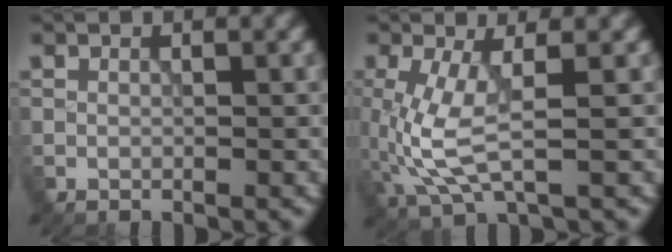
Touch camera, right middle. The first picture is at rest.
{"total": 5.0, "force": [-0.4, 1.6, 4.7], "torque": [-0.126, -0.007, -0.006]}